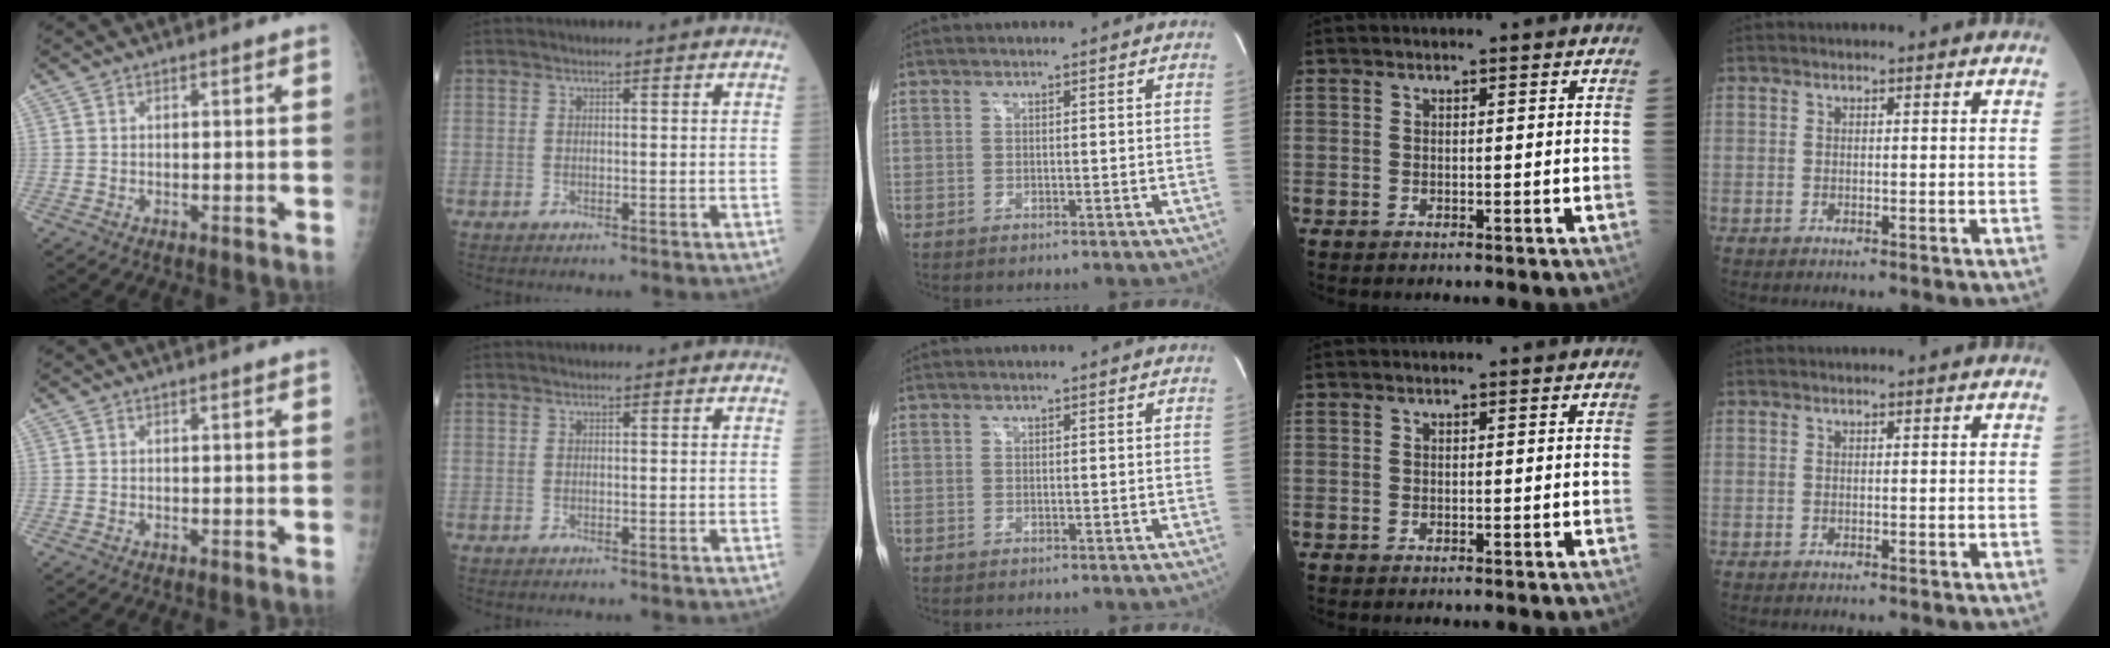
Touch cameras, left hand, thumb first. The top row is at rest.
{}